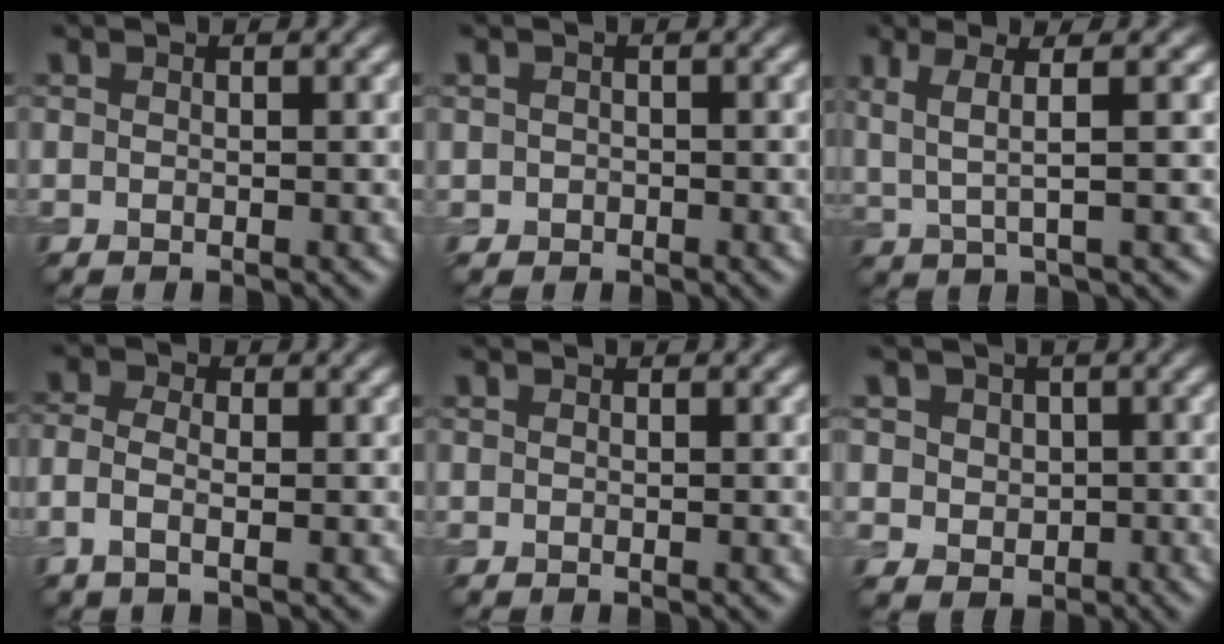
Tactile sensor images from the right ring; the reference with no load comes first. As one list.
[{"total": 0.8, "force": [-0.1, 0.8, 0.0], "torque": [0.008, -0.003, -0.005]}, {"total": 3.6, "force": [1.3, 0.6, 3.3], "torque": [-0.074, 0.001, 0.027]}, {"total": 2.3, "force": [-0.7, 1.1, 1.8], "torque": [-0.049, -0.002, -0.017]}, {"total": 0.0}, {"total": 4.1, "force": [0.9, 3.7, 1.6], "torque": [-0.024, 0.010, 0.005]}]